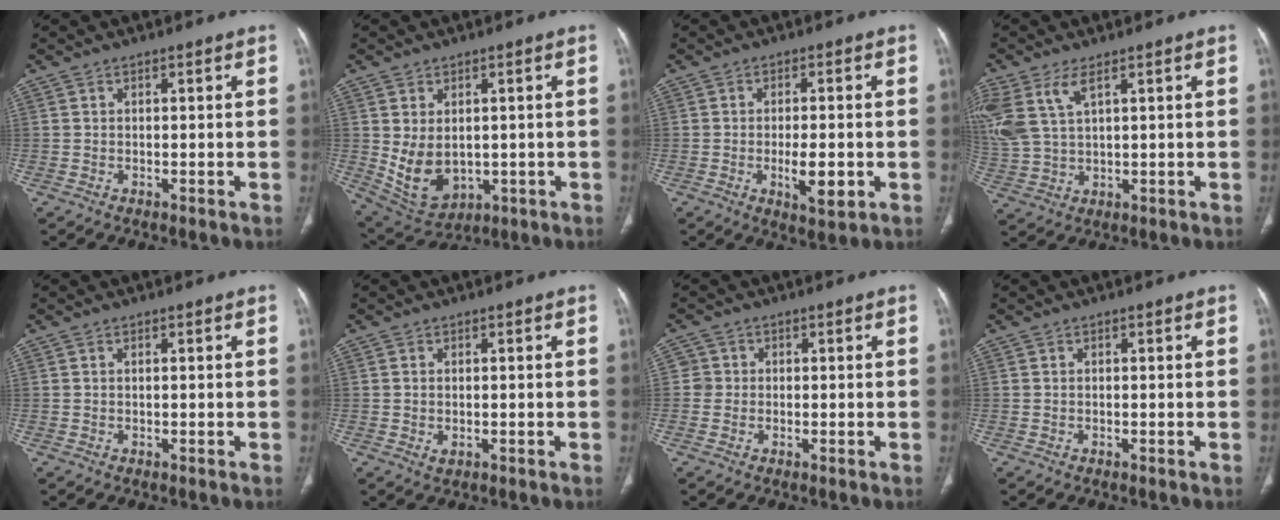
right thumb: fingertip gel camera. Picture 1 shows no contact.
{"total": 9.6, "force": [-0.1, 6.6, 6.9], "torque": [-0.110, -0.009, 0.028]}
{"total": 6.8, "force": [-1.7, 2.3, 6.2], "torque": [-0.093, -0.007, -0.022]}
{"total": 9.7, "force": [4.7, 4.4, 7.2], "torque": [-0.183, -0.002, 0.108]}
{"total": 0.0}
{"total": 1.6, "force": [-0.3, 1.0, 1.2], "torque": [-0.027, 0.001, -0.004]}
{"total": 2.1, "force": [0.0, 2.1, 0.0], "torque": [0.016, 0.007, -0.004]}
{"total": 0.0}